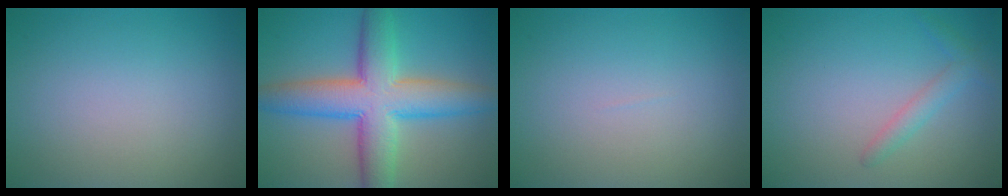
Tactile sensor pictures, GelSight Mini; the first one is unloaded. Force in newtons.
{"total": 9.2, "press": 9.2, "slide": 0.3}
{"total": 0.0}
{"total": 1.6, "press": 1.6, "slide": 0.1}